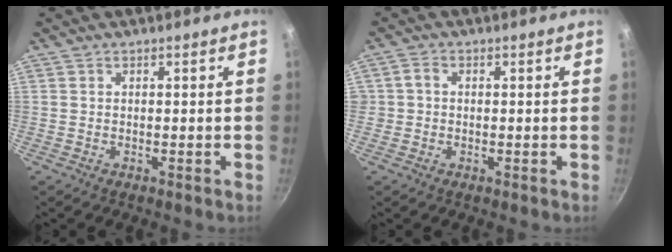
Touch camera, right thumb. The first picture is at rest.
{"total": 1.4, "force": [0.1, 1.3, 0.6], "torque": [-0.006, 0.008, 0.001]}